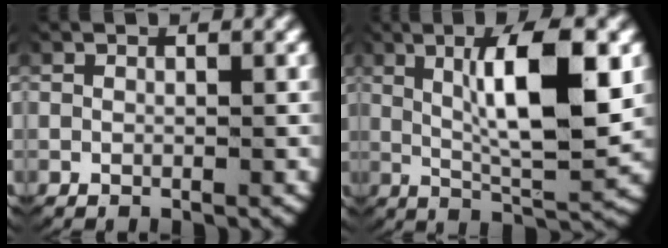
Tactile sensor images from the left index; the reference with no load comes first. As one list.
[{"total": 8.2, "force": [1.9, 2.1, 7.7], "torque": [-0.141, -0.007, 0.038]}]